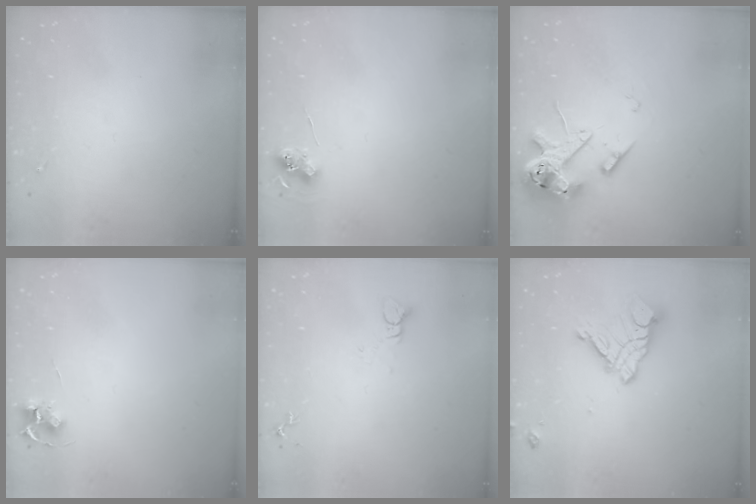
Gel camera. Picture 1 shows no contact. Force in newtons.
{"total": 6.2, "press": 6.2, "slide": 0.5}
{"total": 15.0, "press": 14.9, "slide": 2.1}
{"total": 4.7, "press": 4.7, "slide": 0.4}
{"total": 3.0, "press": 3.0, "slide": 0.2}
{"total": 13.1, "press": 13.0, "slide": 1.3}